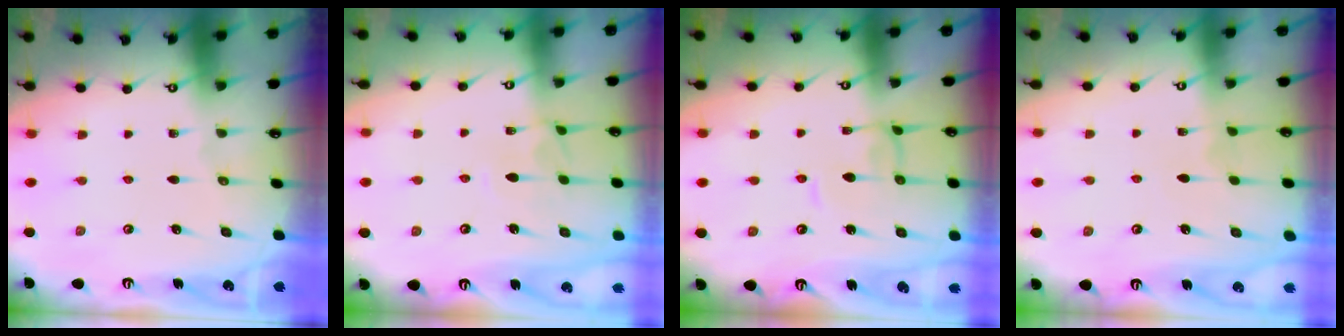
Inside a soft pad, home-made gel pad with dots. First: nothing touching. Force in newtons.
{"total": 3.9, "press": 3.9, "slide": 0.2}
{"total": 1.1, "press": 1.0, "slide": 0.3}
{"total": 4.0, "press": 4.0, "slide": 0.1}